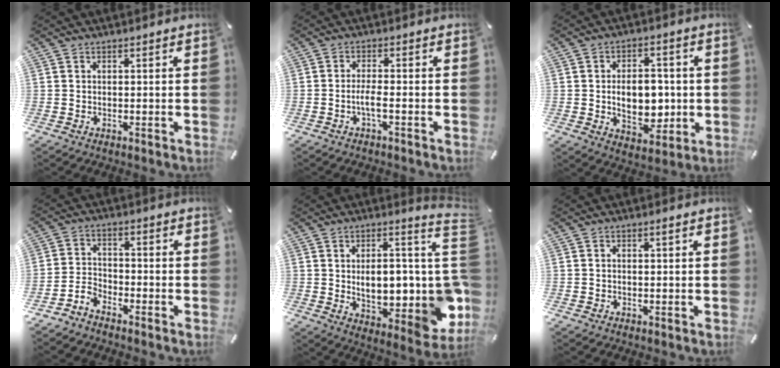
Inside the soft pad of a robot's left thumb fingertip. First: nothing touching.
{"total": 3.7, "force": [-1.5, 0.7, 3.3], "torque": [-0.072, -0.004, -0.030]}
{"total": 11.3, "force": [-0.6, 7.3, 8.6], "torque": [-0.131, -0.002, -0.013]}
{"total": 4.3, "force": [-3.6, 2.1, 1.1], "torque": [-0.030, 0.011, -0.072]}
{"total": 16.2, "force": [1.6, 5.7, 15.0], "torque": [-0.198, -0.035, 0.035]}
{"total": 1.0, "force": [0.0, 0.3, 1.0], "torque": [-0.018, 0.001, -0.001]}